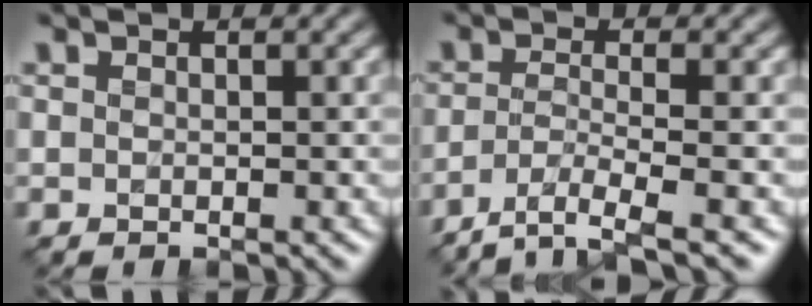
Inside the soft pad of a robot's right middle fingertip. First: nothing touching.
{"total": 3.9, "force": [-2.7, 0.7, 2.7], "torque": [-0.048, -0.006, -0.059]}